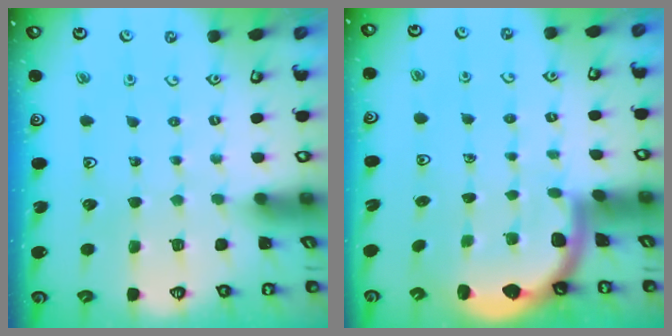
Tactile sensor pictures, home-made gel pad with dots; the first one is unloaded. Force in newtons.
{"total": 2.0, "press": 2.0, "slide": 0.3}